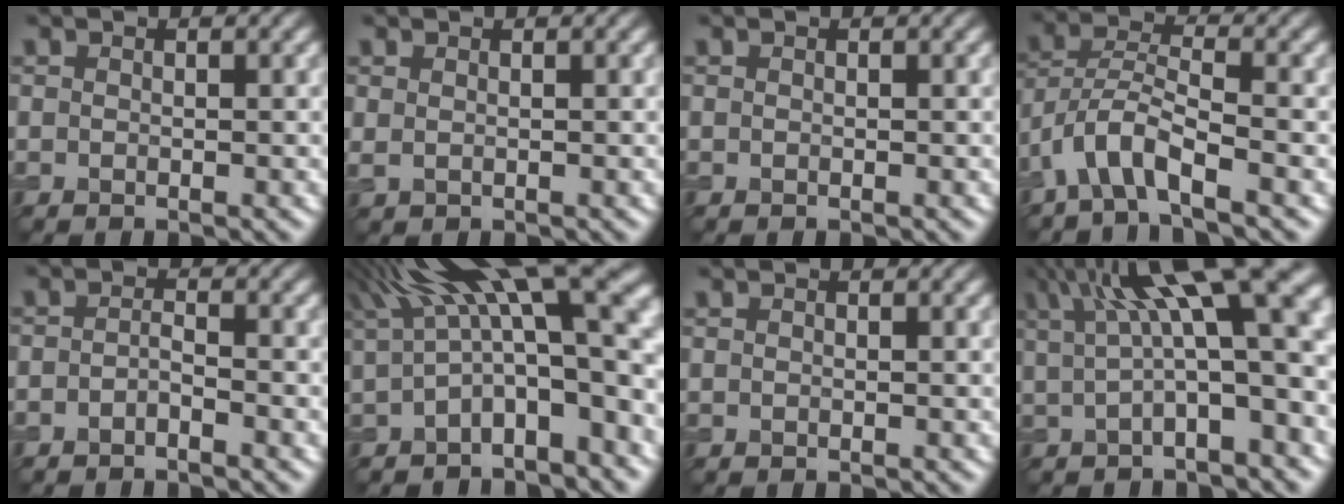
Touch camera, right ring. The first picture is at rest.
{"total": 0.6, "force": [0.3, 0.3, 0.5], "torque": [-0.009, -0.006, 0.009]}
{"total": 0.0}
{"total": 4.8, "force": [-2.9, 1.4, 3.6], "torque": [-0.068, 0.008, -0.062]}
{"total": 1.3, "force": [-0.9, 0.3, 0.8], "torque": [-0.018, 0.000, -0.020]}
{"total": 14.1, "force": [3.4, 4.8, 12.9], "torque": [-0.183, 0.019, 0.056]}
{"total": 0.0}
{"total": 12.6, "force": [4.1, 3.6, 11.4], "torque": [-0.164, 0.022, 0.062]}